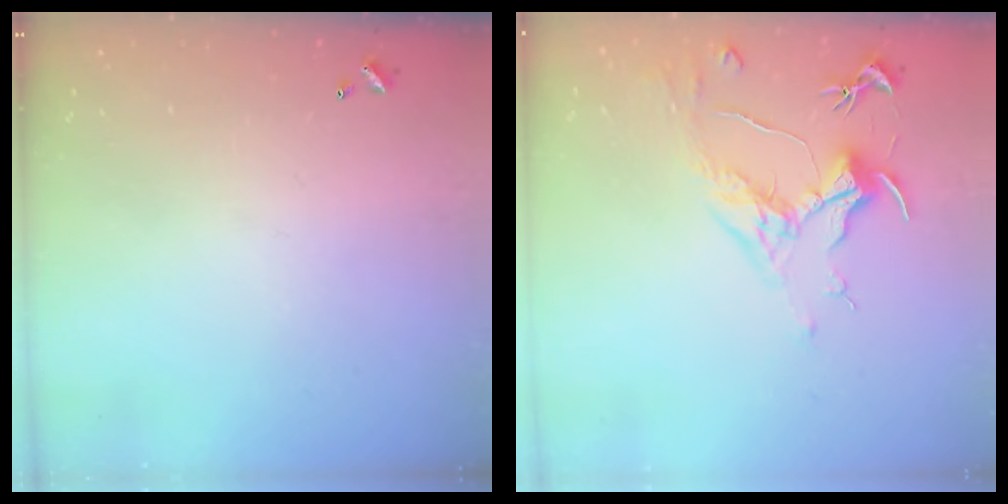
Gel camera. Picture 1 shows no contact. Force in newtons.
{"total": 1.6, "press": 1.4, "slide": 0.8}